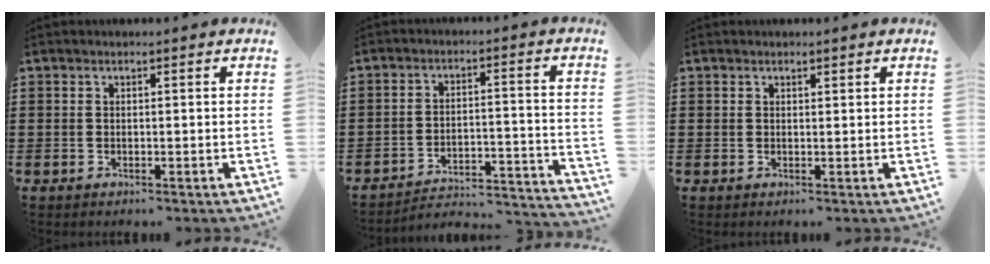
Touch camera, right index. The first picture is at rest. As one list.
[{"total": 3.4, "force": [-3.3, 0.2, 0.6], "torque": [-0.017, 0.001, -0.072]}, {"total": 0.5, "force": [0.4, 0.3, 0.1], "torque": [-0.003, 0.002, 0.008]}]